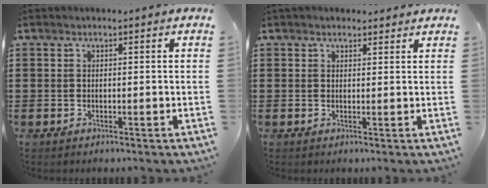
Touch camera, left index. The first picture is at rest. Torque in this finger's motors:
{"motor_torque": [2.07, -0.06, -0.34, -0.20]}